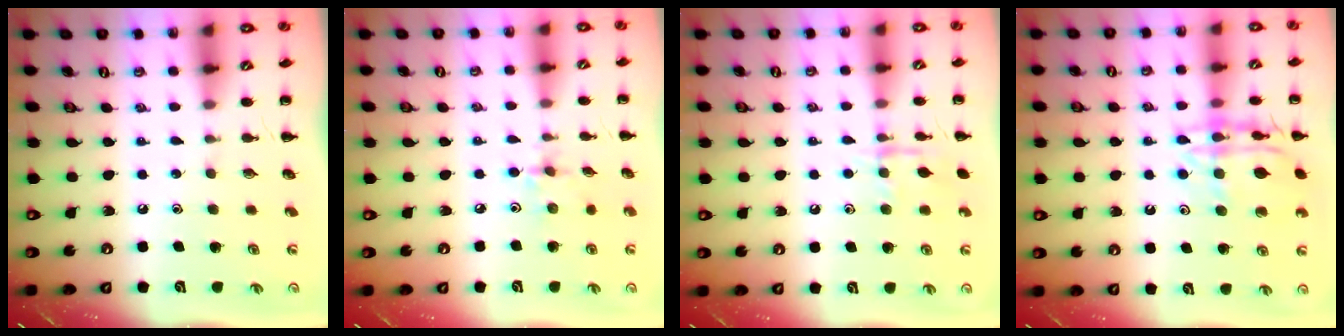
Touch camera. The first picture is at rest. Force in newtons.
{"total": 2.4, "press": 2.4, "slide": 0.5}
{"total": 9.0, "press": 9.0, "slide": 0.5}
{"total": 14.6, "press": 14.5, "slide": 1.4}